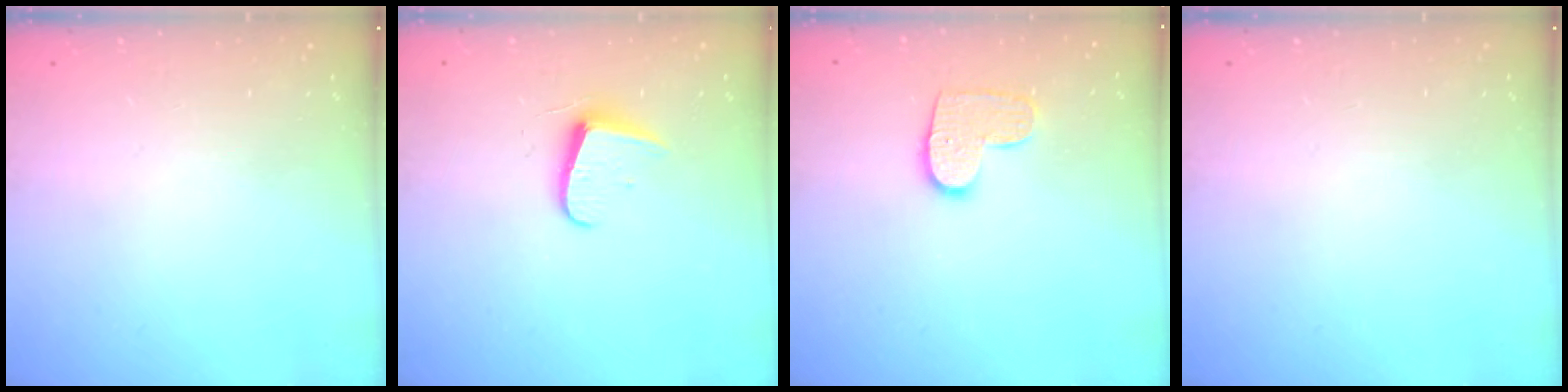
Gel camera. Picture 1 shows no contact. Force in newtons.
{"total": 6.8, "press": 6.8, "slide": 0.7}
{"total": 8.7, "press": 8.7, "slide": 0.4}
{"total": 0.0}